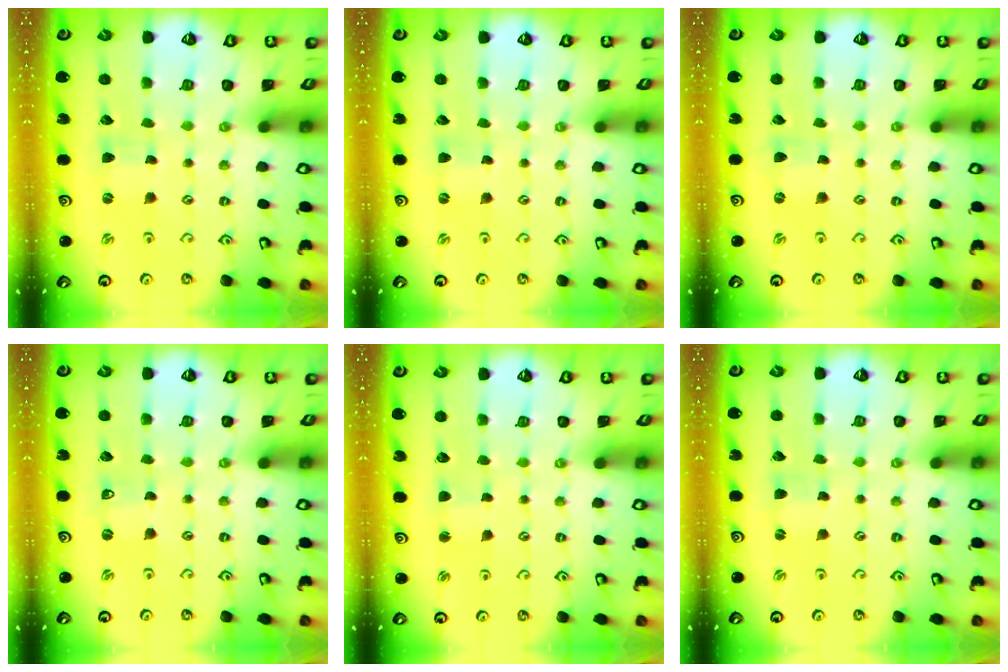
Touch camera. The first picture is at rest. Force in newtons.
{"total": 0.0}
{"total": 0.0}
{"total": 0.0}
{"total": 1.8, "press": 1.8, "slide": 0.2}
{"total": 0.7, "press": 0.7, "slide": 0.2}